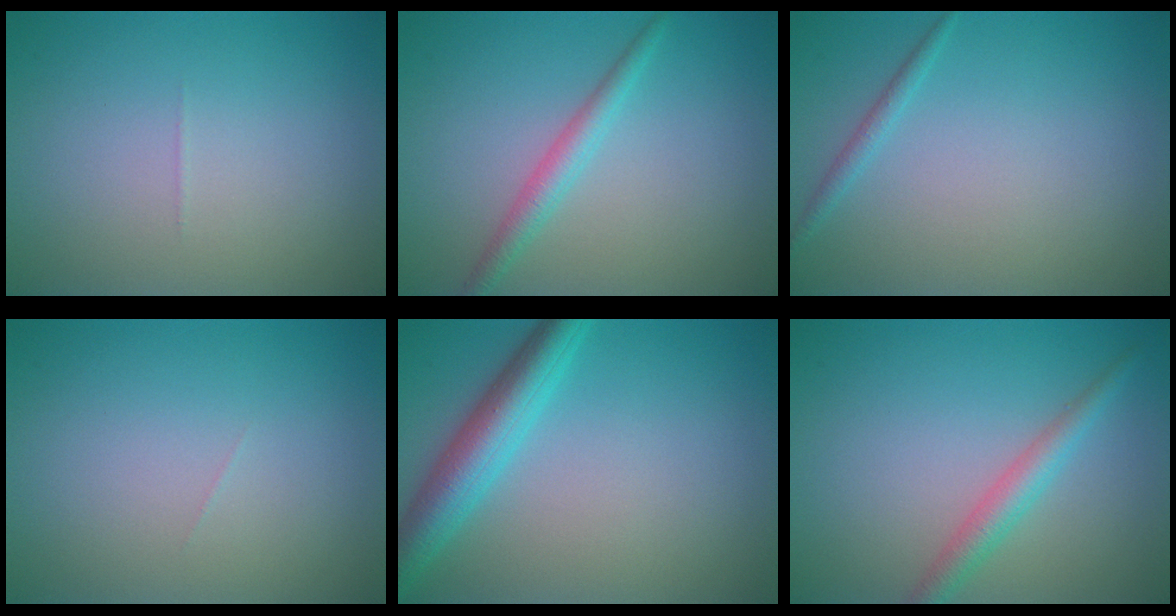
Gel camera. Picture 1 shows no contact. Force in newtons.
{"total": 1.5, "press": 1.5, "slide": 0.1}
{"total": 1.1, "press": 1.0, "slide": 0.1}
{"total": 0.0}
{"total": 5.0, "press": 5.0, "slide": 0.2}
{"total": 2.6, "press": 2.6, "slide": 0.0}